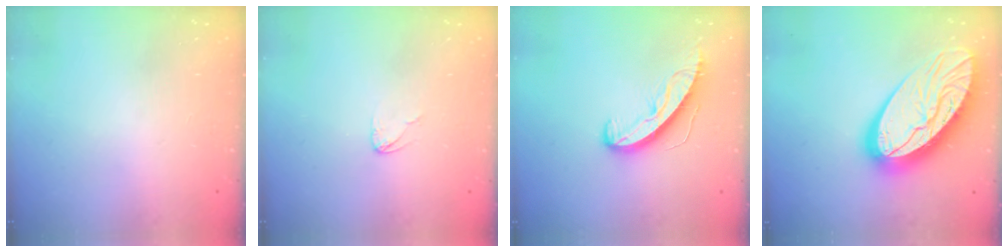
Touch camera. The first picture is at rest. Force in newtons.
{"total": 2.7, "press": 2.7, "slide": 0.2}
{"total": 8.8, "press": 8.8, "slide": 0.3}
{"total": 24.2, "press": 24.1, "slide": 2.4}